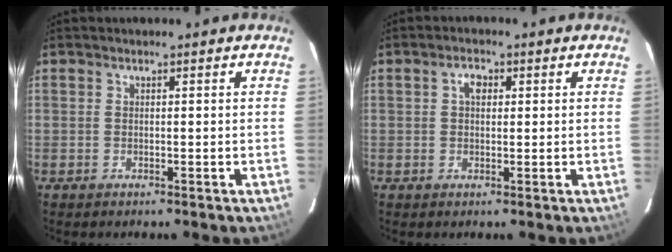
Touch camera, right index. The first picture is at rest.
{"total": 2.5, "force": [0.6, 1.6, 1.7], "torque": [-0.029, 0.009, 0.010]}